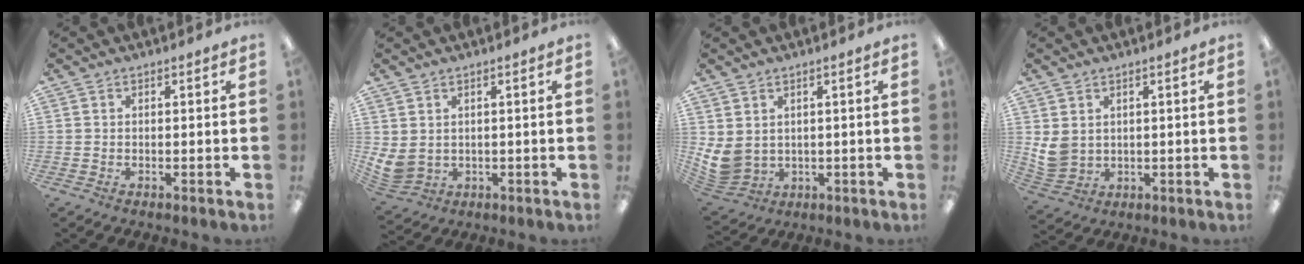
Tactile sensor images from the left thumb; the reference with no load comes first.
{"total": 4.2, "force": [1.7, 3.3, 2.0], "torque": [-0.056, -0.011, 0.035]}
{"total": 6.1, "force": [1.9, 4.8, 3.2], "torque": [-0.091, -0.014, 0.038]}
{"total": 5.5, "force": [2.1, 4.4, 2.5], "torque": [-0.059, -0.008, 0.042]}